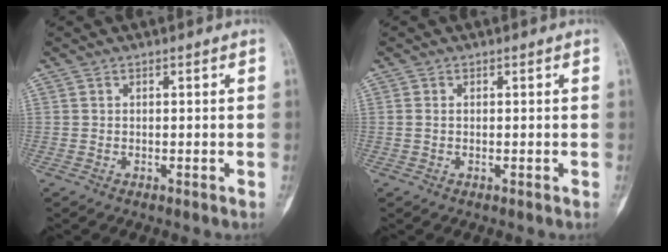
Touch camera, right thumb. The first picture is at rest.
{"total": 0.6, "force": [0.0, 0.3, 0.5], "torque": [-0.014, -0.001, 0.001]}